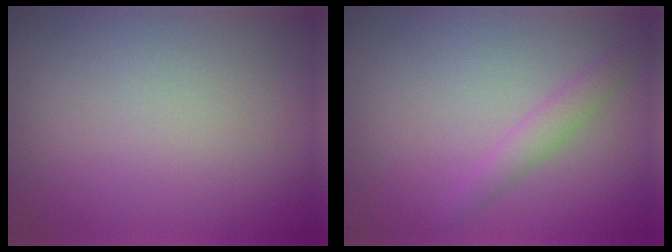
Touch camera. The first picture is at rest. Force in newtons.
{"total": 1.7, "press": 1.7, "slide": 0.1}